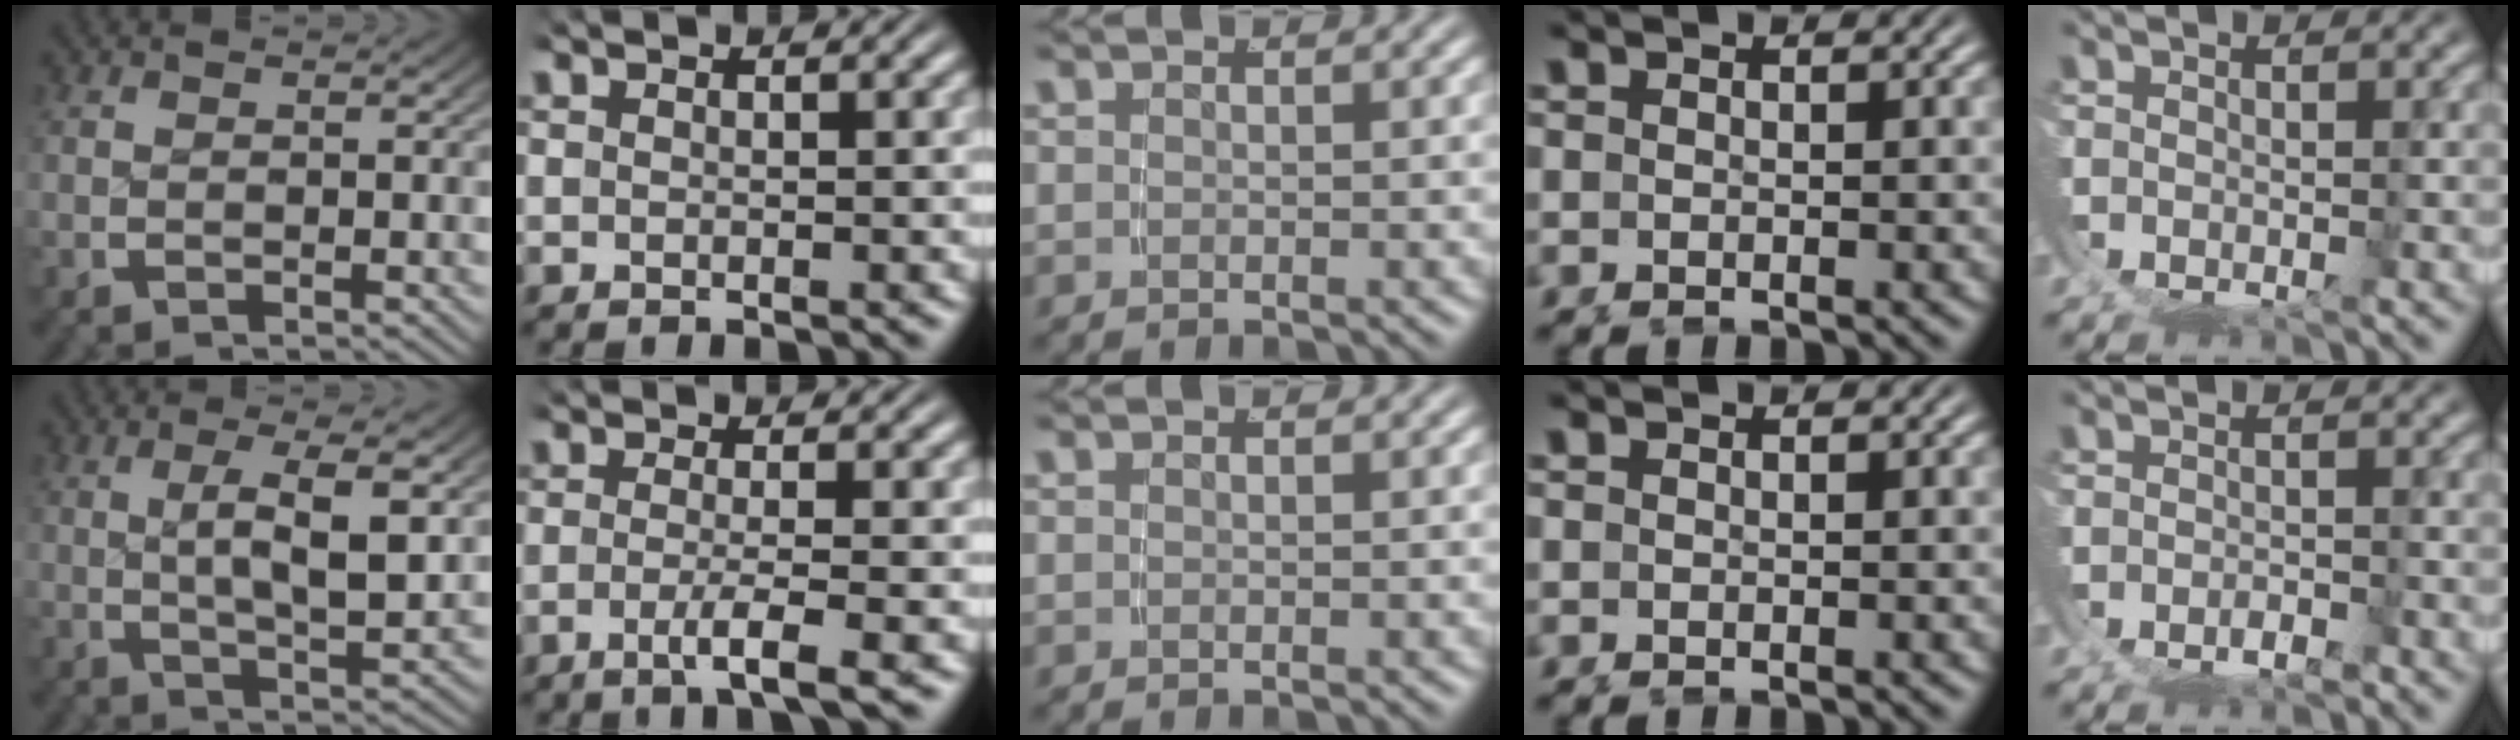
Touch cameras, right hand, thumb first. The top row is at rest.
{"thumb": {"total": 5.7, "force": [0.9, 1.7, 5.3], "torque": [-0.098, -0.004, 0.019]}, "index": {"total": 3.0, "force": [-1.5, 0.1, 2.6], "torque": [-0.055, -0.015, -0.025]}, "little": {"total": 1.1, "force": [-0.8, -0.6, 0.4], "torque": [0.001, 0.000, -0.013]}}